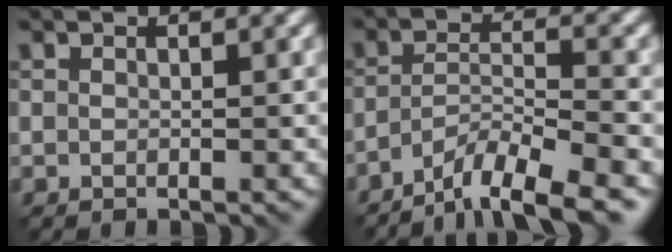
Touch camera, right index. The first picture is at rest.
{"total": 7.0, "force": [-5.2, 1.4, 4.5], "torque": [-0.061, 0.001, -0.091]}